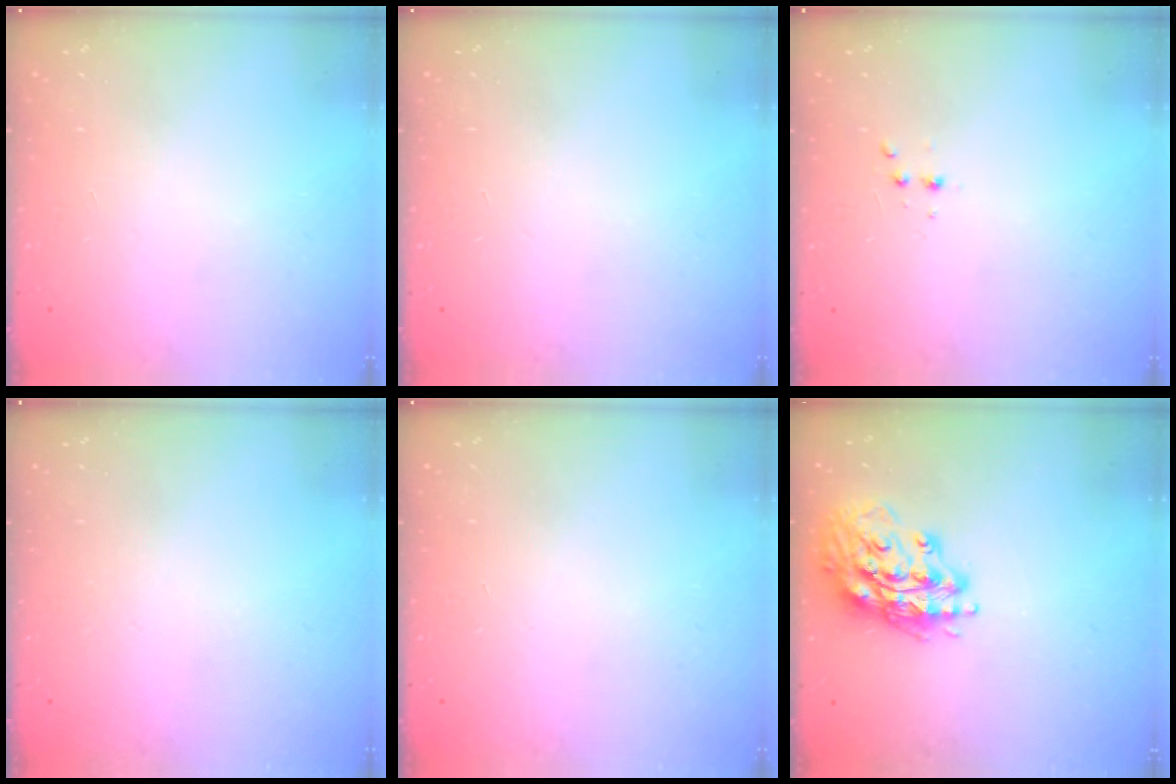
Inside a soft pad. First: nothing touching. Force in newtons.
{"total": 0.0}
{"total": 2.9, "press": 2.7, "slide": 1.0}
{"total": 0.0}
{"total": 0.0}
{"total": 16.7, "press": 16.5, "slide": 2.3}